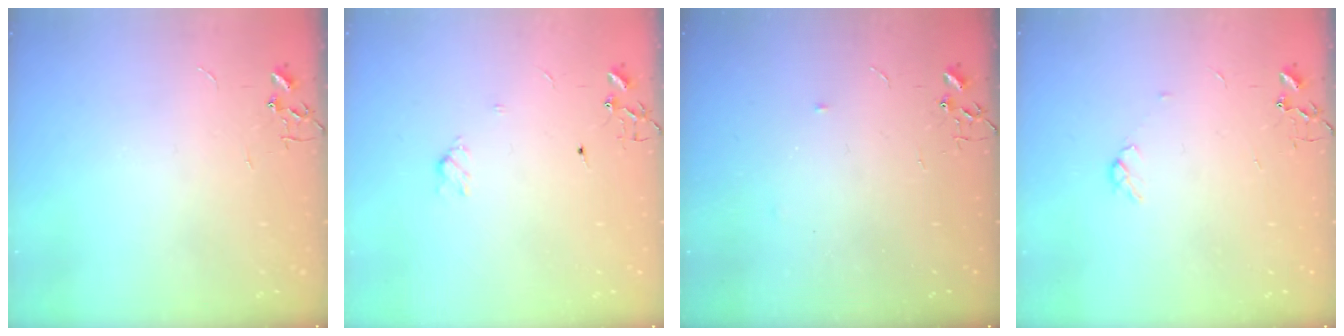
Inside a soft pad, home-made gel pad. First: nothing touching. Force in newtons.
{"total": 4.4, "press": 4.4, "slide": 0.6}
{"total": 2.8, "press": 2.8, "slide": 0.4}
{"total": 2.9, "press": 2.8, "slide": 0.5}